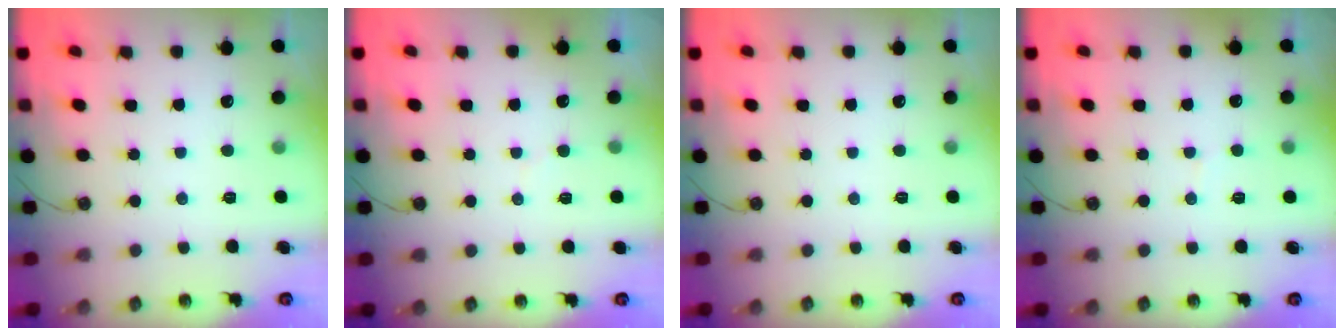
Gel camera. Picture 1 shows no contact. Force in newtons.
{"total": 2.7, "press": 2.6, "slide": 0.3}
{"total": 0.0}
{"total": 3.3, "press": 3.3, "slide": 0.3}